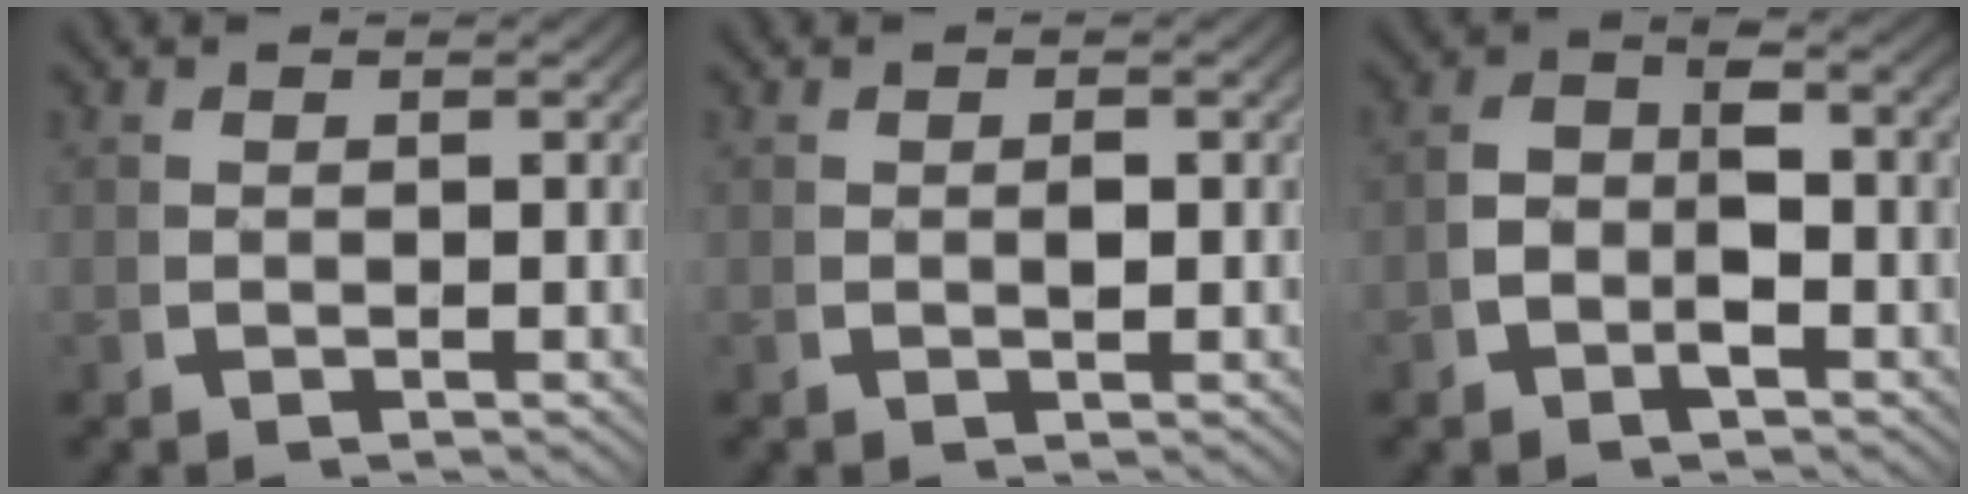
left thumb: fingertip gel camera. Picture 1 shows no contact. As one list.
[{"total": 0.9, "force": [0.0, 0.5, 0.8], "torque": [-0.013, -0.002, 0.001]}, {"total": 4.8, "force": [-0.6, 2.9, 3.7], "torque": [-0.070, -0.009, -0.011]}]